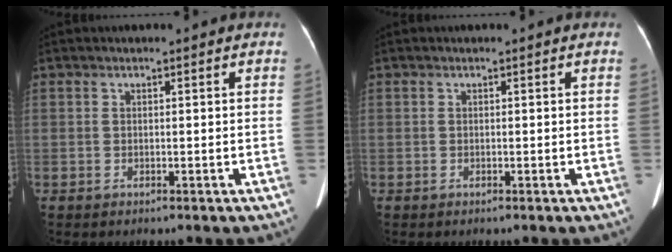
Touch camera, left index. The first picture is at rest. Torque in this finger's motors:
{"motor_torque": [0.19, 0.00, -0.13, -0.01]}